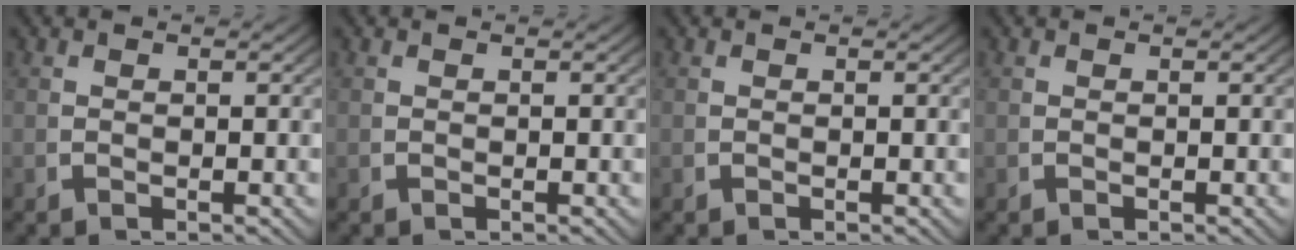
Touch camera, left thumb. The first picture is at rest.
{"total": 0.0}
{"total": 0.0}
{"total": 0.0}